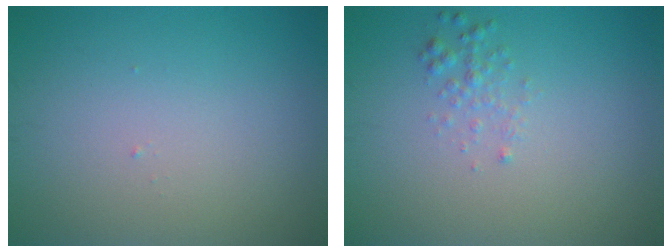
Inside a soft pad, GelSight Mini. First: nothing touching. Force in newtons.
{"total": 1.2, "press": 1.2, "slide": 0.0}